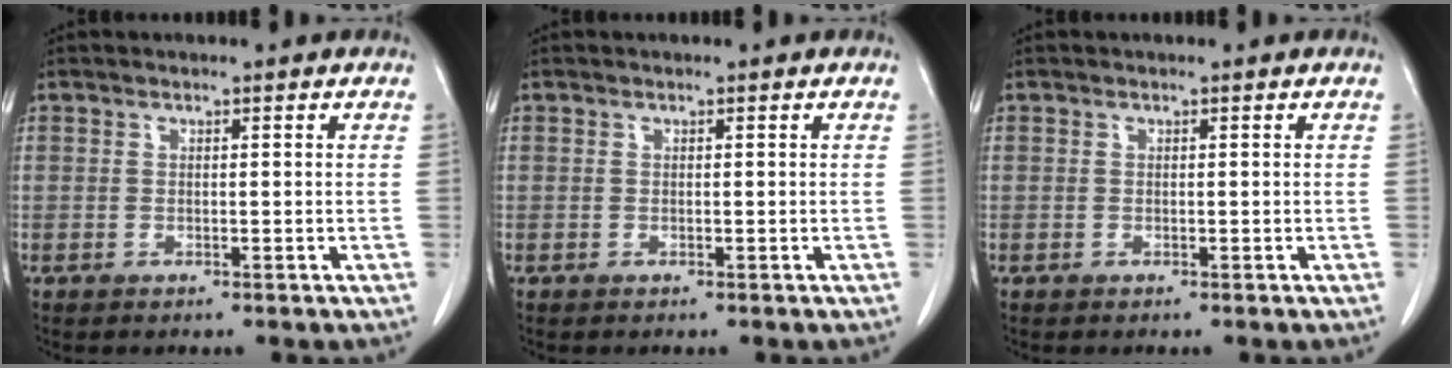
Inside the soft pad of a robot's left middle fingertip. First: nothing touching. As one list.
[{"total": 0.0}, {"total": 0.0}]